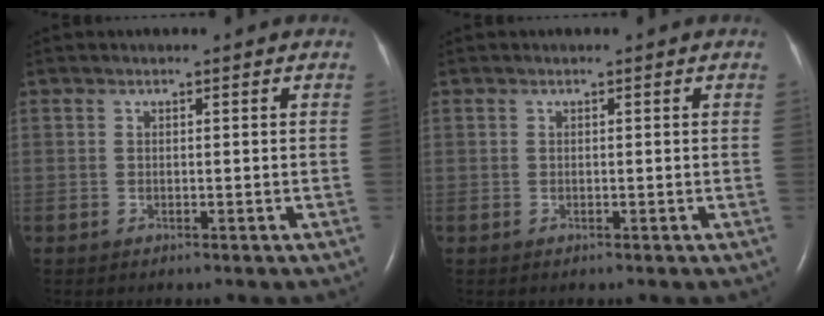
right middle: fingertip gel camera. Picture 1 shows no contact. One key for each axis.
{"total": 0.0}